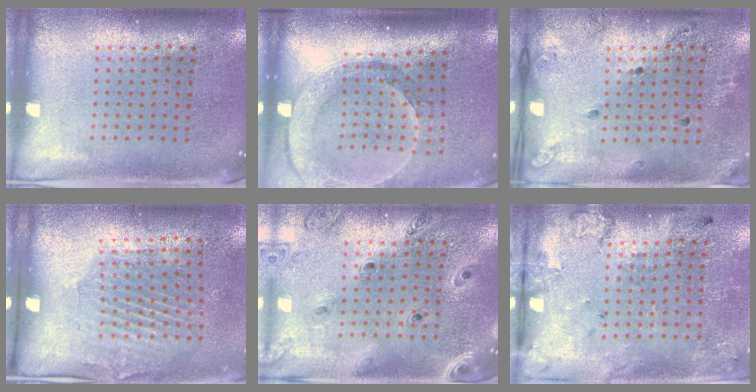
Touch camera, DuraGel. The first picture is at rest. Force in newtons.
{"total": 2.6, "press": 2.0, "slide": 1.7}
{"total": 1.6, "press": 1.2, "slide": 1.1}
{"total": 2.0, "press": 1.2, "slide": 1.6}
{"total": 1.4, "press": 1.4, "slide": 0.1}
{"total": 2.3, "press": 1.4, "slide": 1.9}